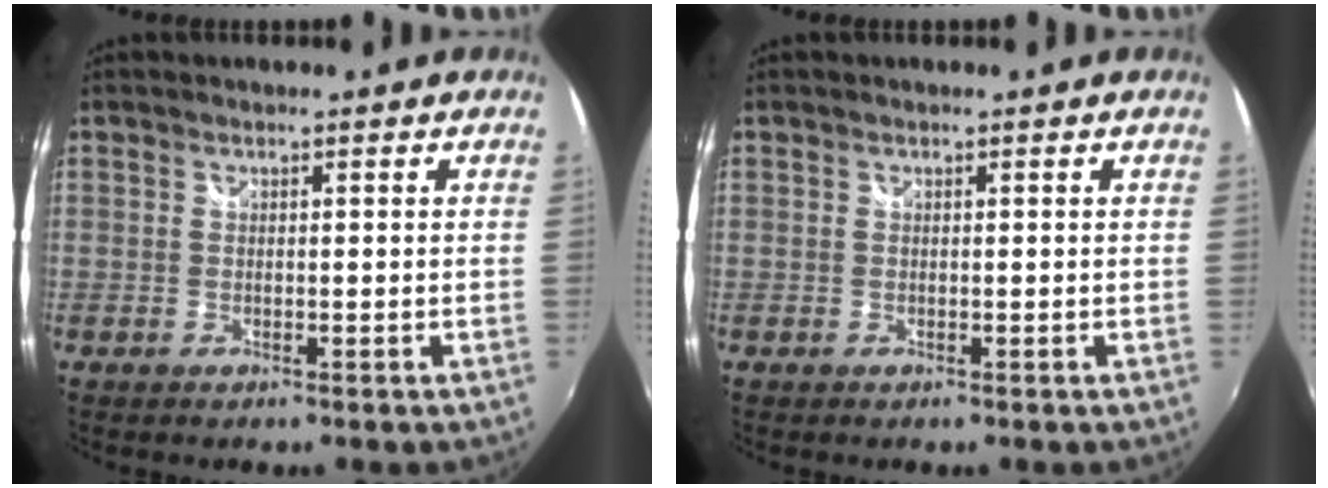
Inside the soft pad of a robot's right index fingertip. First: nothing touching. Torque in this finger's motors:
{"motor_torque": [0.00, 0.00, 0.00, 0.00]}